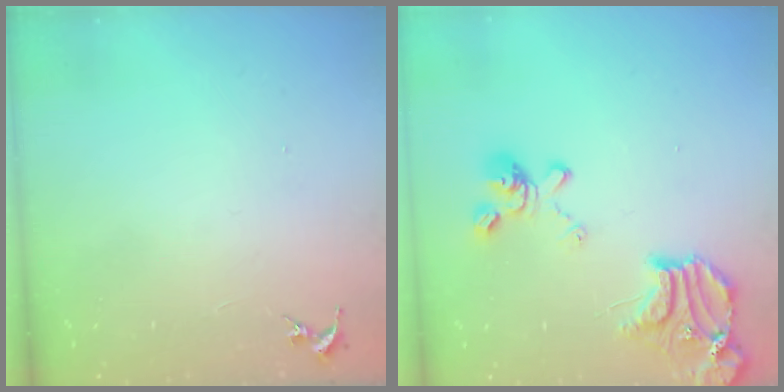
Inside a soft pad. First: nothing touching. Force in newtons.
{"total": 19.3, "press": 19.2, "slide": 2.2}